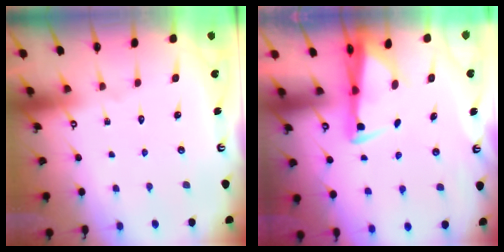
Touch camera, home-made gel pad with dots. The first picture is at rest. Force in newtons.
{"total": 2.9, "press": 2.8, "slide": 1.0}